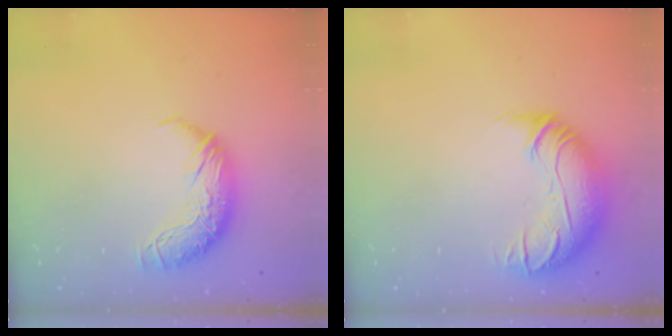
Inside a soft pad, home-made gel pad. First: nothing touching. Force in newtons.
{"total": 3.0, "press": 1.0, "slide": 2.8}